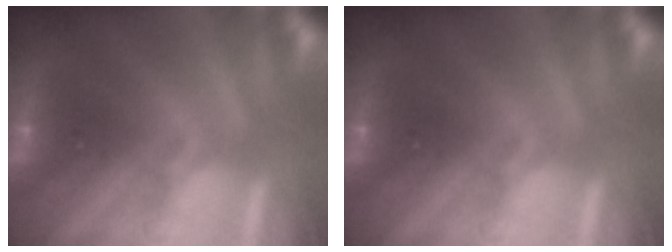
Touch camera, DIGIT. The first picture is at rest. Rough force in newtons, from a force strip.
{"total": 0.0}